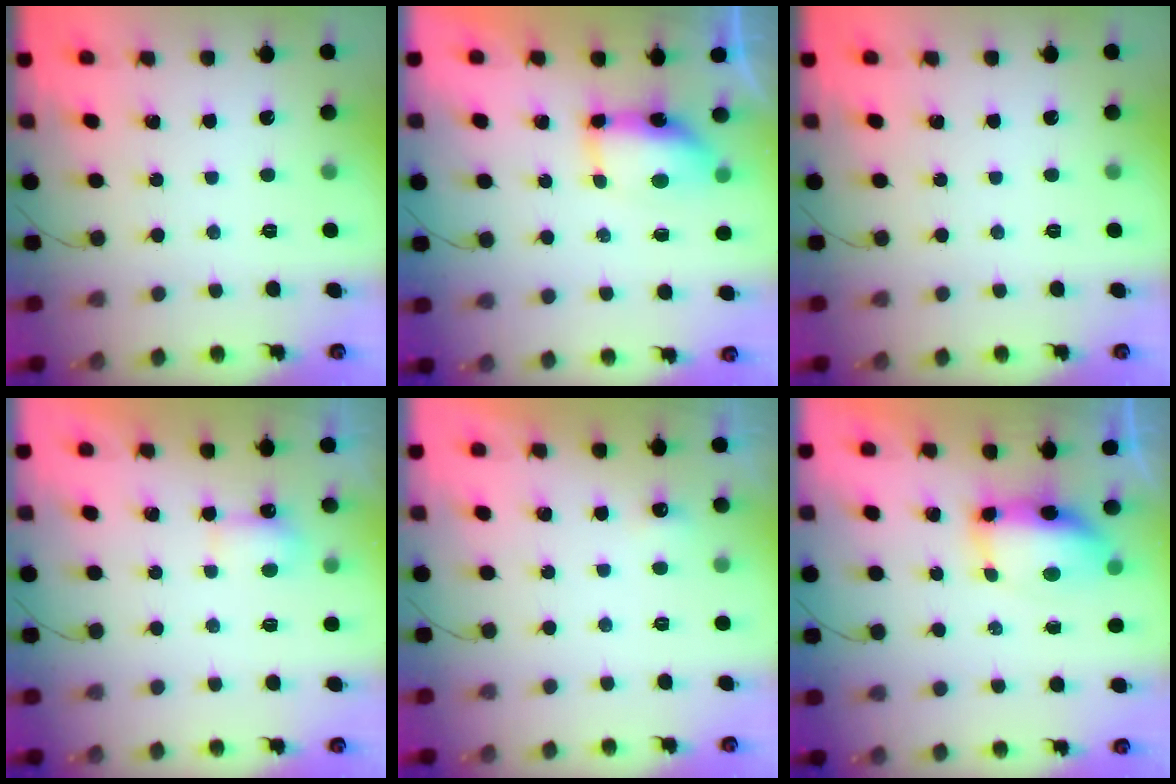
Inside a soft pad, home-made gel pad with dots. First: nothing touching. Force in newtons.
{"total": 7.4, "press": 7.3, "slide": 0.9}
{"total": 0.0}
{"total": 3.6, "press": 3.4, "slide": 1.2}
{"total": 3.2, "press": 1.2, "slide": 3.0}
{"total": 7.5, "press": 7.4, "slide": 1.4}